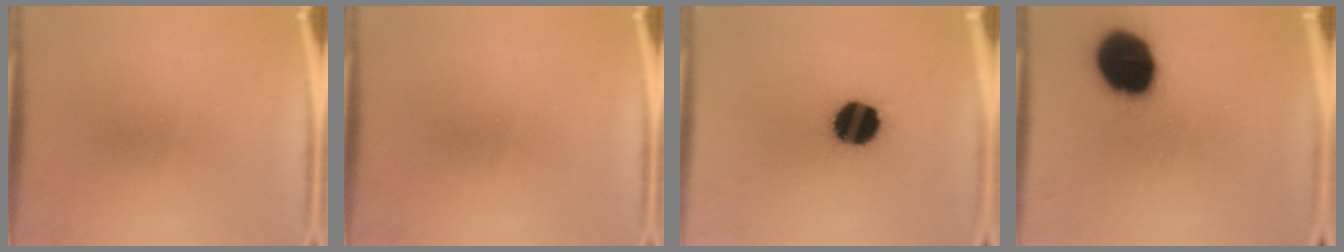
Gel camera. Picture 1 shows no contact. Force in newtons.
{"total": 0.0}
{"total": 13.3}
{"total": 18.2}